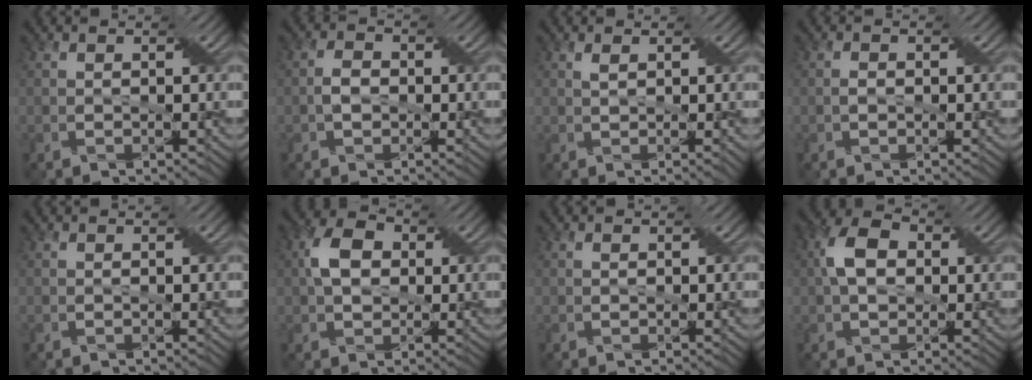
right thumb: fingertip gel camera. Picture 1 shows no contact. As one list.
[{"total": 1.9, "force": [-0.5, 1.4, 1.2], "torque": [-0.023, 0.003, -0.012]}, {"total": 1.5, "force": [0.6, 0.0, 1.4], "torque": [-0.026, 0.007, 0.010]}, {"total": 0.8, "force": [-0.3, 0.6, 0.5], "torque": [-0.008, 0.002, -0.006]}, {"total": 0.0}, {"total": 5.2, "force": [0.7, 3.8, 3.6], "torque": [-0.074, 0.010, 0.005]}, {"total": 0.5, "force": [0.2, 0.3, 0.4], "torque": [-0.007, 0.002, 0.005]}, {"total": 5.9, "force": [0.6, 4.1, 4.2], "torque": [-0.091, 0.010, 0.002]}]